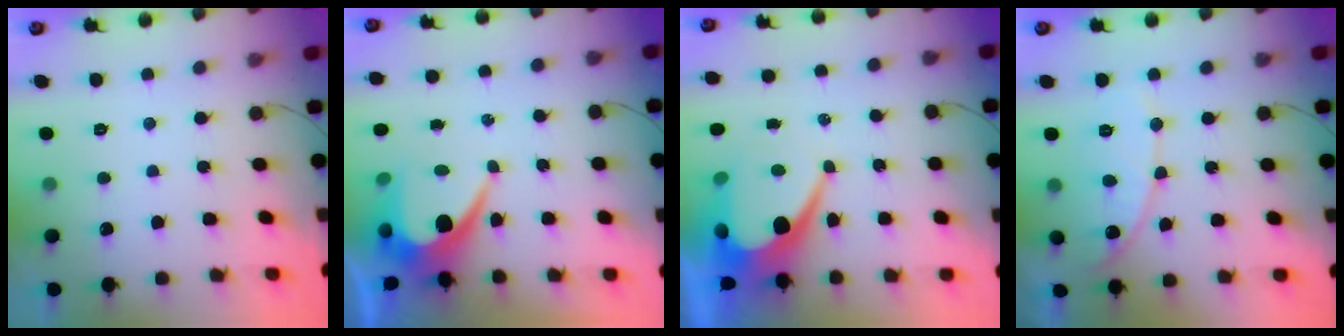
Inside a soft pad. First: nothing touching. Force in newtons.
{"total": 8.0, "press": 7.9, "slide": 0.8}
{"total": 10.9, "press": 10.9, "slide": 0.9}
{"total": 10.6, "press": 10.6, "slide": 0.9}